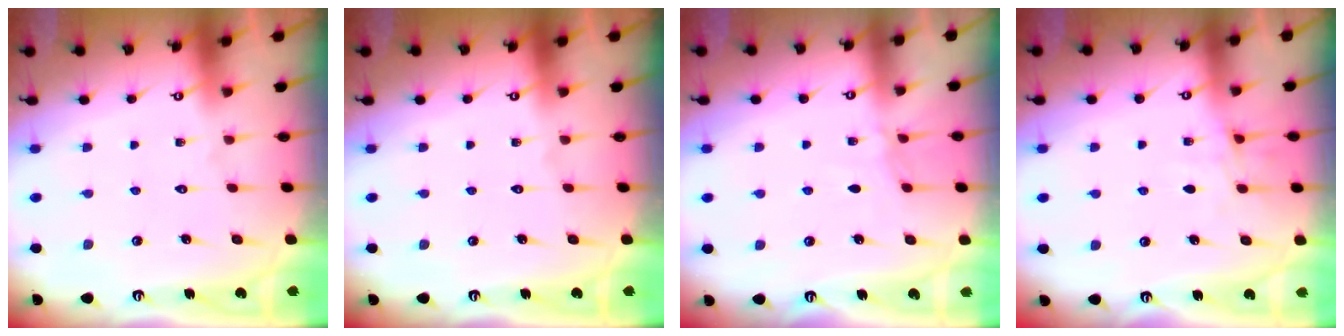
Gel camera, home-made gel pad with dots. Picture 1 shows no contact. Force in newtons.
{"total": 0.0}
{"total": 4.3, "press": 4.2, "slide": 0.5}
{"total": 6.1, "press": 6.0, "slide": 0.6}